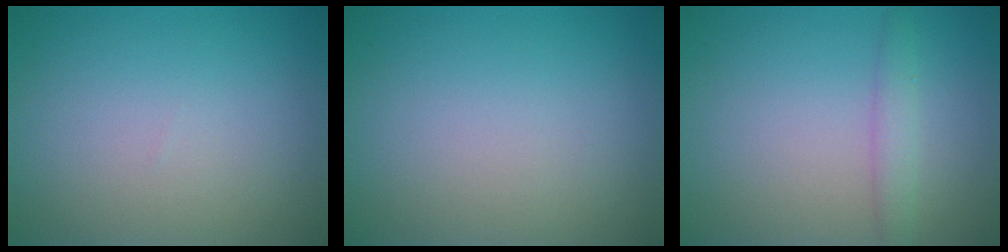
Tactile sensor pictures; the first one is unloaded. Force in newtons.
{"total": 0.0}
{"total": 1.8, "press": 1.8, "slide": 0.1}